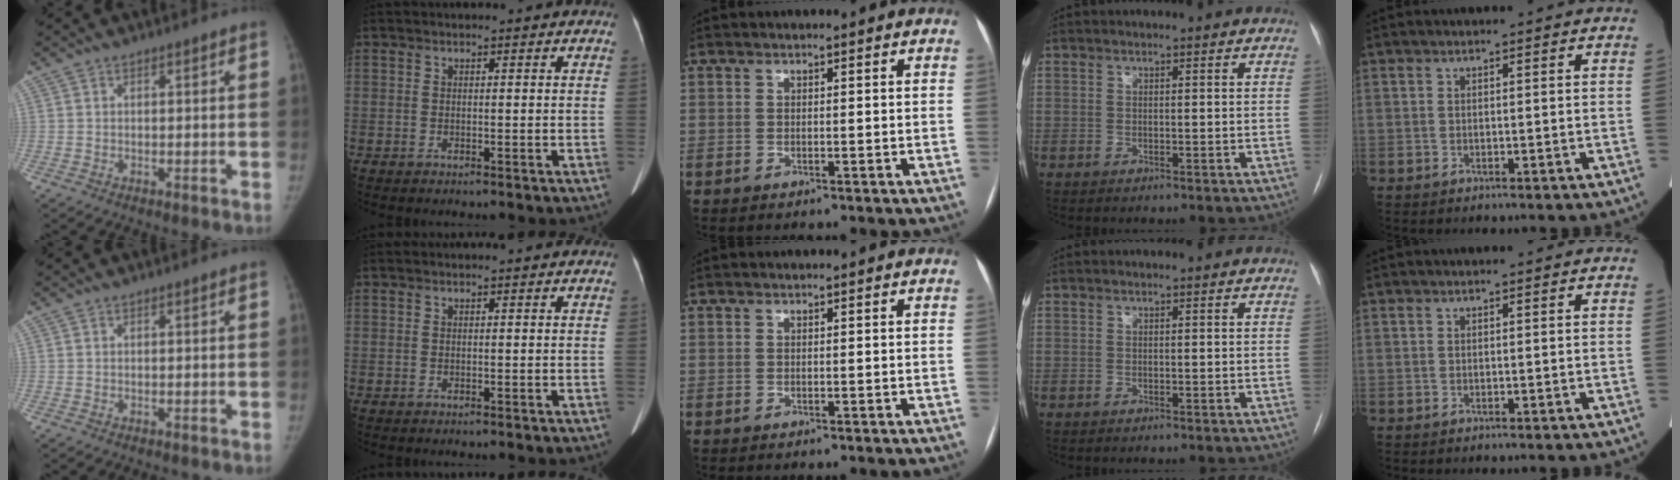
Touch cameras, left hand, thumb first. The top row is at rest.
{}